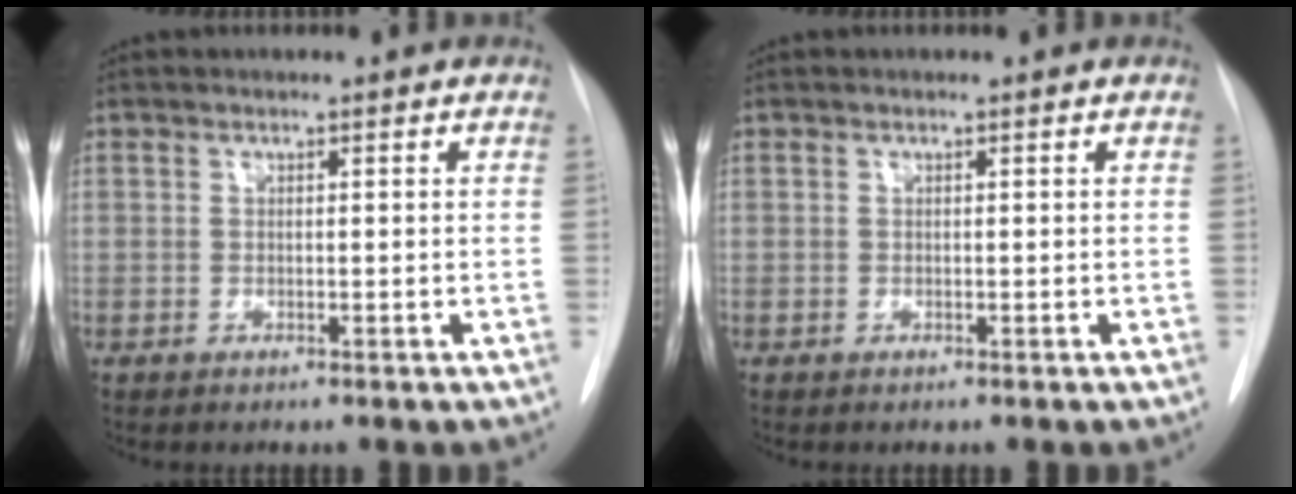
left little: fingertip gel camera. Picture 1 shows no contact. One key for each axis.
{"total": 0.0}